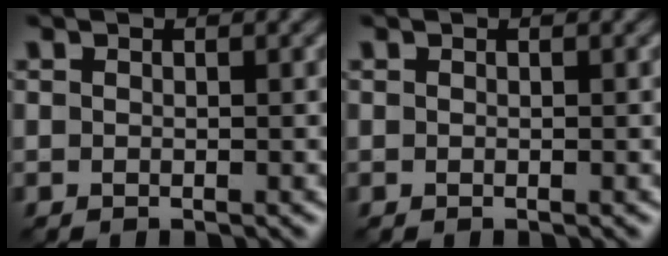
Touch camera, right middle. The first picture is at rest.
{"total": 0.0}